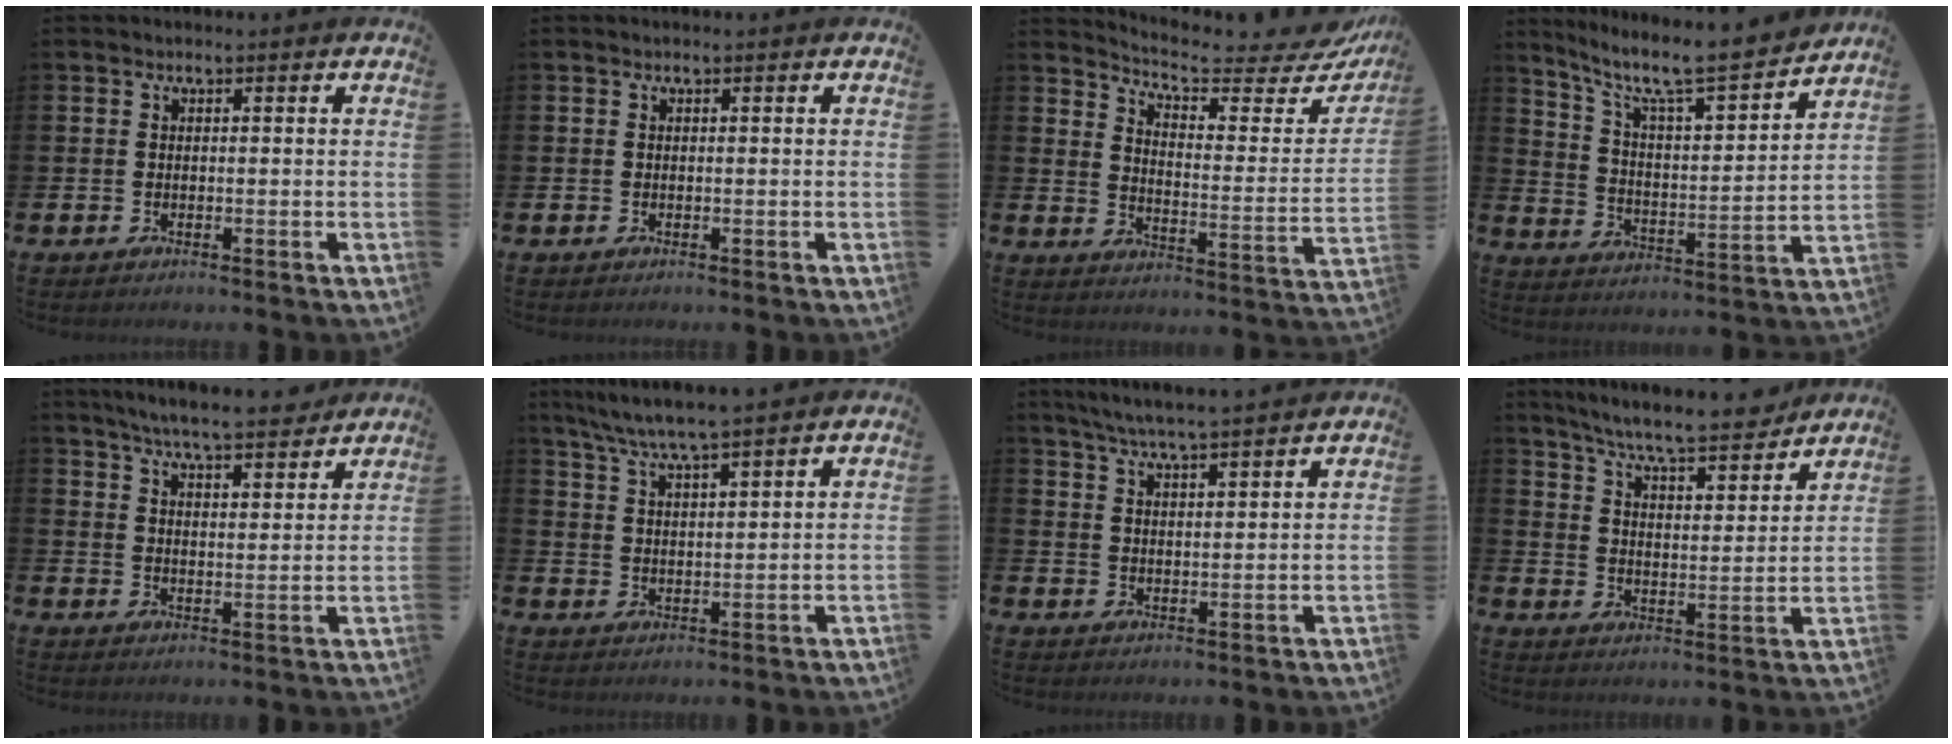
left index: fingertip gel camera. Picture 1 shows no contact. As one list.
[{"total": 0.0}, {"total": 6.3, "force": [5.6, 1.2, 2.6], "torque": [-0.064, -0.050, 0.087]}, {"total": 8.9, "force": [7.7, 1.0, 4.2], "torque": [-0.108, -0.057, 0.126]}, {"total": 6.4, "force": [6.1, 0.3, 1.7], "torque": [-0.040, -0.042, 0.105]}, {"total": 6.1, "force": [5.8, -0.3, 2.1], "torque": [-0.062, -0.022, 0.103]}, {"total": 5.6, "force": [5.4, -0.4, 1.6], "torque": [-0.050, -0.026, 0.096]}, {"total": 8.2, "force": [7.7, 0.4, 2.8], "torque": [-0.078, -0.055, 0.131]}]